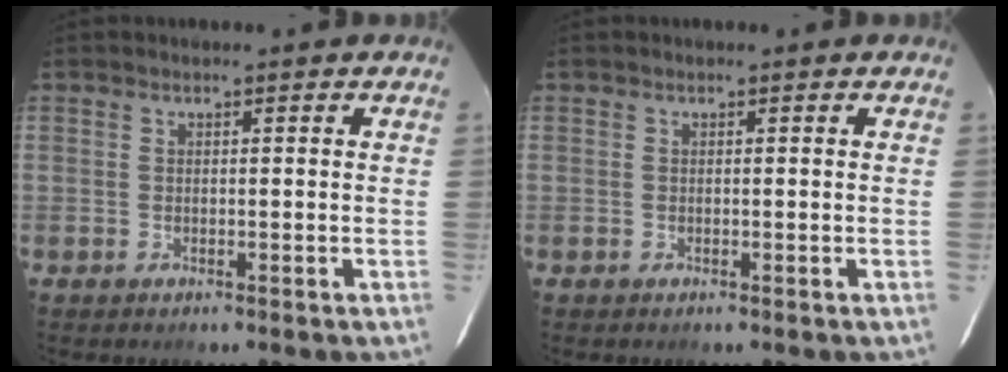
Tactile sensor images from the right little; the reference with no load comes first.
{"total": 0.0}